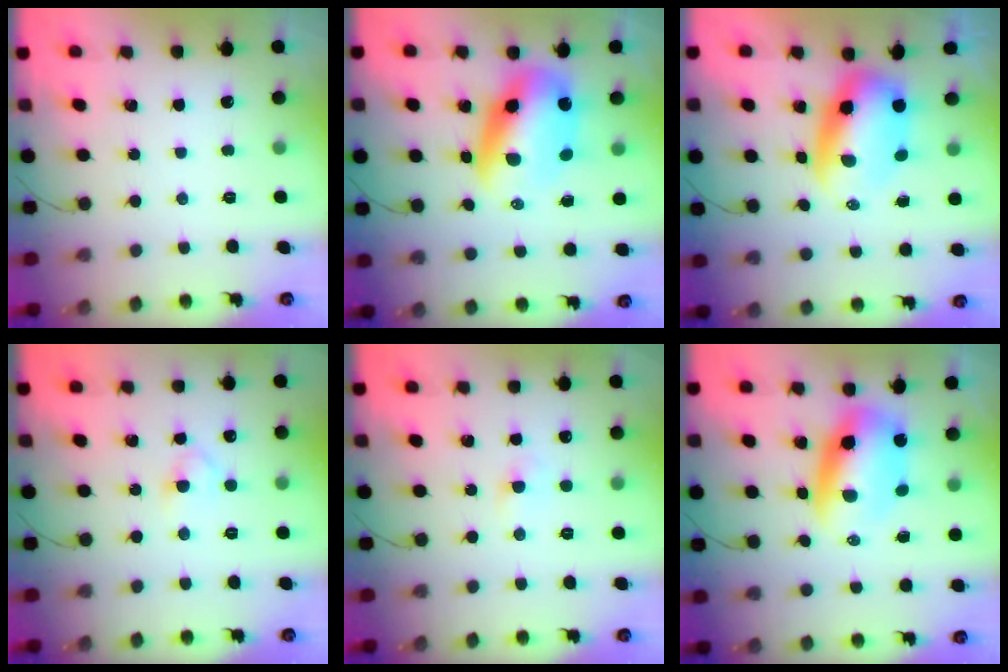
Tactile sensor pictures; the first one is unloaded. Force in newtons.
{"total": 11.2, "press": 10.8, "slide": 3.0}
{"total": 7.9, "press": 7.6, "slide": 2.1}
{"total": 2.4, "press": 2.1, "slide": 1.1}
{"total": 2.7, "press": 2.4, "slide": 1.2}
{"total": 10.8, "press": 10.4, "slide": 2.7}